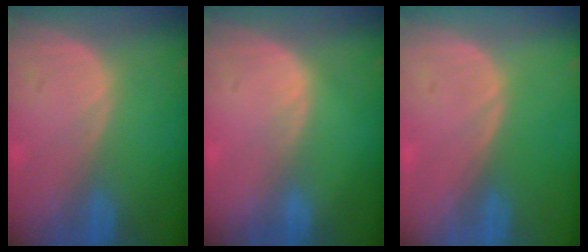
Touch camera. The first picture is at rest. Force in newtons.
{"total": 0.9, "press": 0.9, "slide": 0.1}
{"total": 0.0}